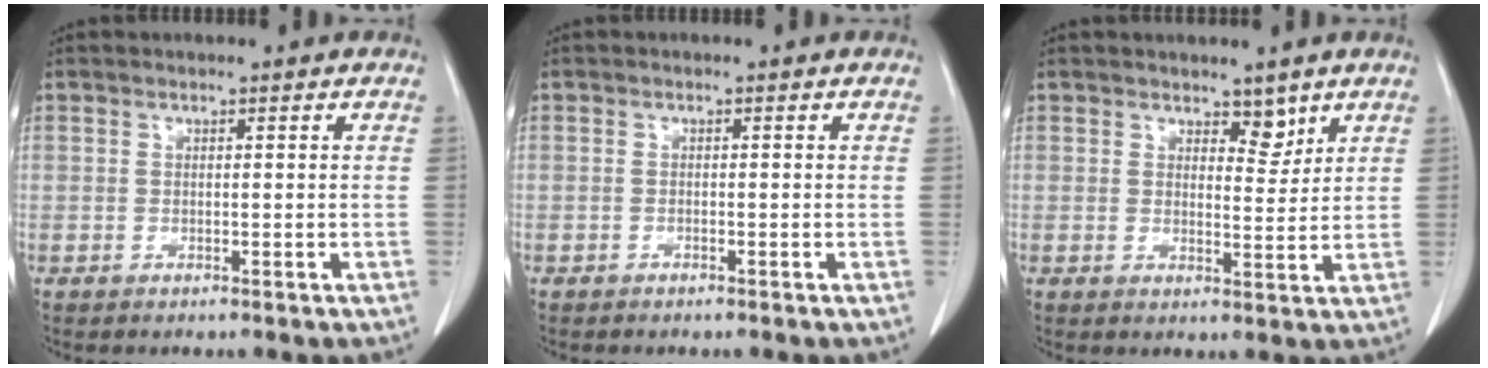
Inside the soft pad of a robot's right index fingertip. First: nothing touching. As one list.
[{"total": 0.0}, {"total": 3.7, "force": [2.7, 1.9, 1.8], "torque": [-0.016, -0.005, 0.040]}]